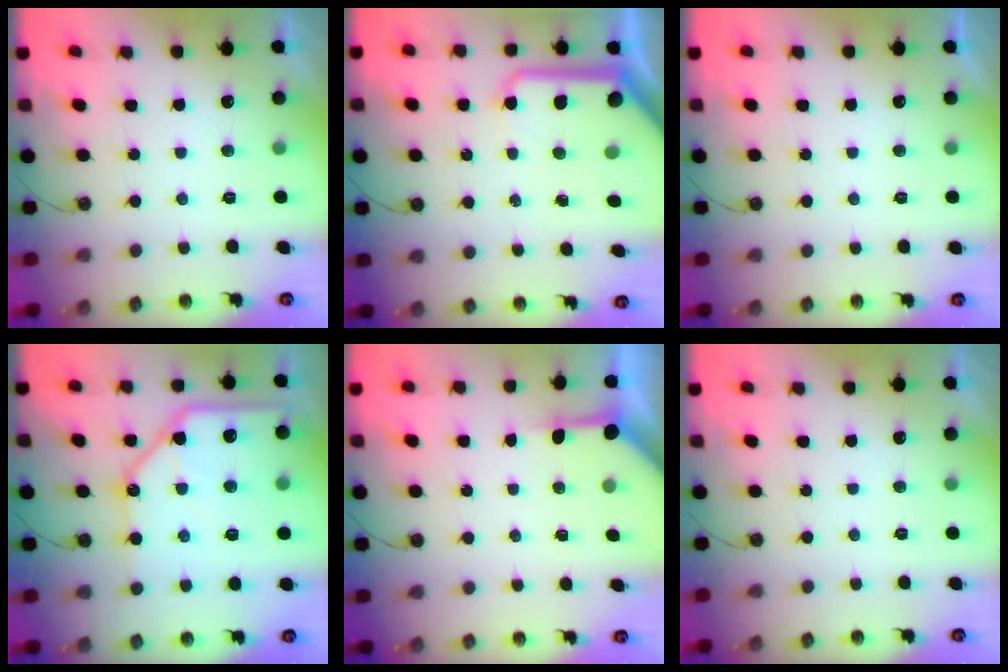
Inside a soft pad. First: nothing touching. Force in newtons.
{"total": 14.8, "press": 14.7, "slide": 1.6}
{"total": 0.0}
{"total": 18.2, "press": 18.1, "slide": 2.0}
{"total": 3.9, "press": 3.8, "slide": 0.4}
{"total": 0.0}